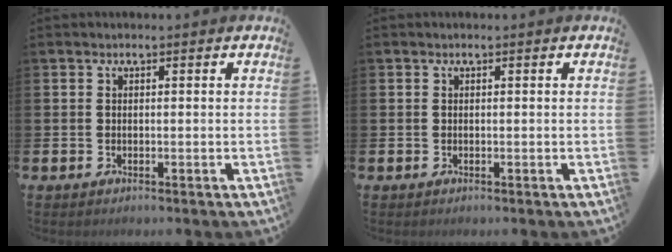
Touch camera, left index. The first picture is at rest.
{"total": 0.0}